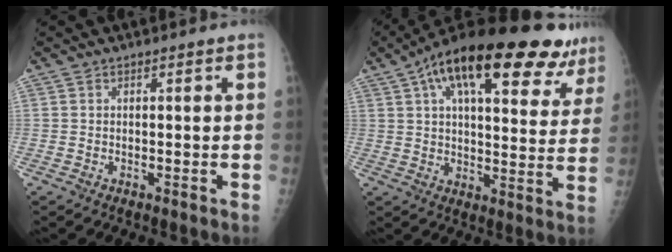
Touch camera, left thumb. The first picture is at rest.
{"total": 26.2, "force": [15.1, 9.9, 19.0], "torque": [-0.263, -0.001, 0.217]}